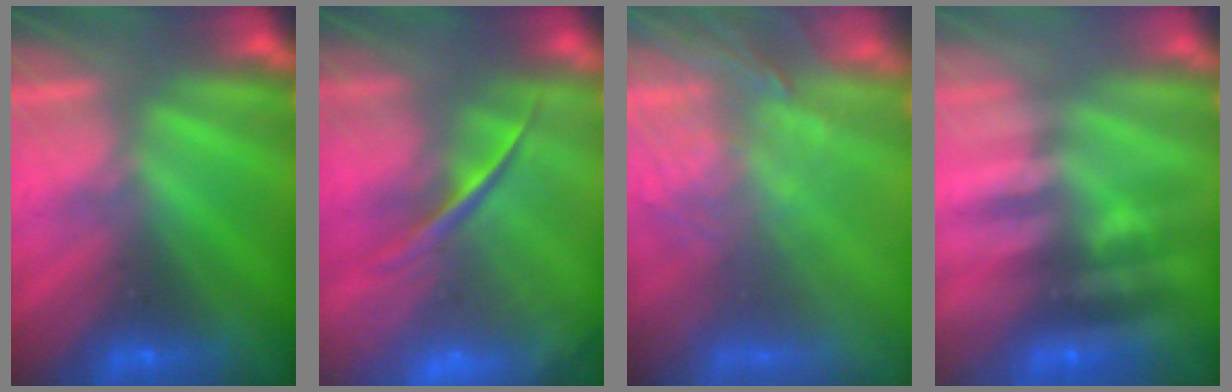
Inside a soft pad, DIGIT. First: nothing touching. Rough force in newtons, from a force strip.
{"total": 5.8}
{"total": 7.3}
{"total": 2.5}